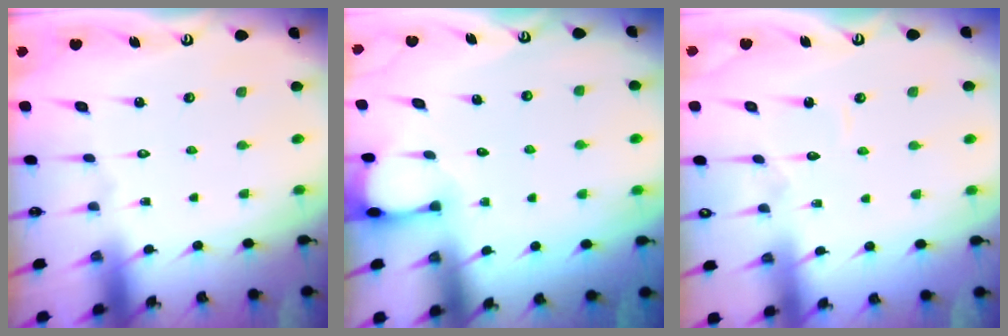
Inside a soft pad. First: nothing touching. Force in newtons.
{"total": 2.0, "press": 2.0, "slide": 0.3}
{"total": 3.2, "press": 3.1, "slide": 0.4}